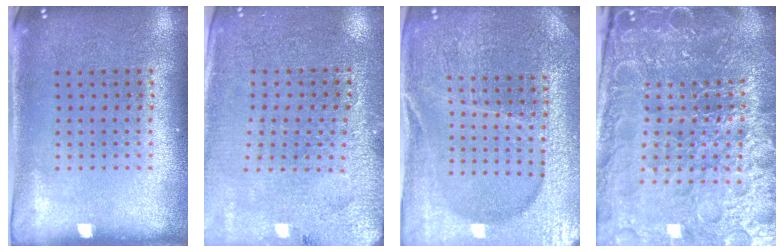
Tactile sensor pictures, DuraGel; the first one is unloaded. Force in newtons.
{"total": 2.8, "press": 2.8, "slide": 0.5}
{"total": 4.7, "press": 4.3, "slide": 1.7}
{"total": 6.3, "press": 5.6, "slide": 3.0}